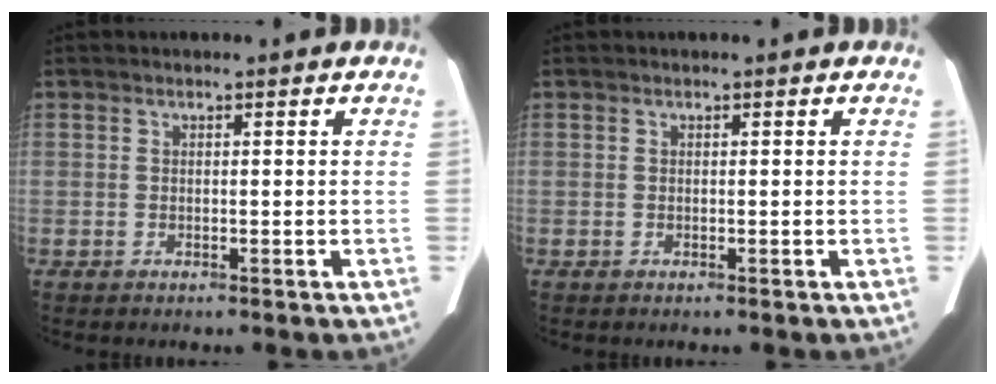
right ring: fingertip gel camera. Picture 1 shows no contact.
{"total": 0.0}